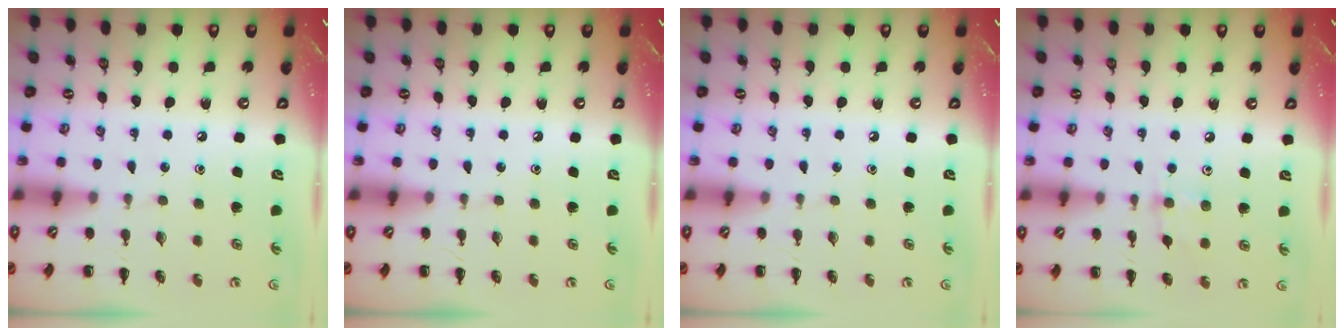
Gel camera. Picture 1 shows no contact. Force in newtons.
{"total": 0.0}
{"total": 0.0}
{"total": 5.6, "press": 5.5, "slide": 1.1}